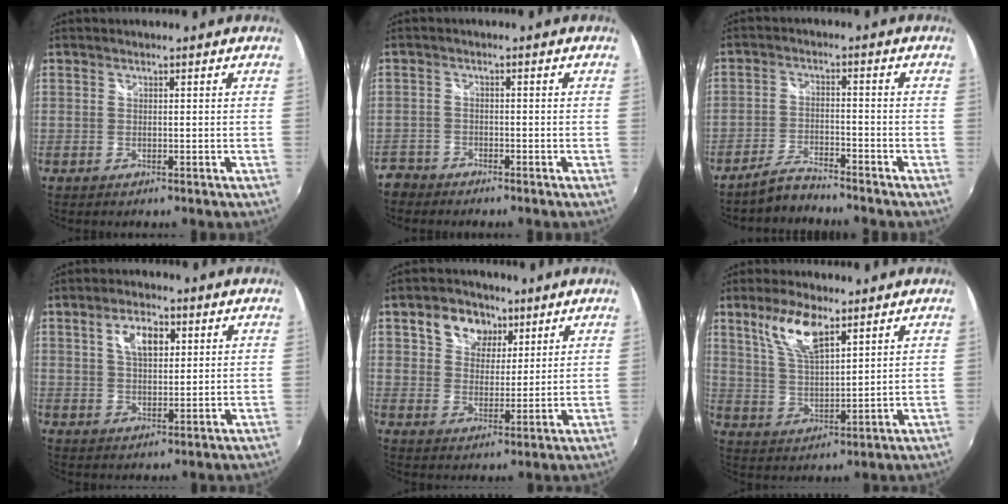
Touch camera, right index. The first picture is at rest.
{"total": 4.0, "force": [-3.1, 2.6, 0.1], "torque": [-0.019, 0.004, -0.067]}
{"total": 4.9, "force": [-4.7, 0.5, 1.2], "torque": [-0.038, 0.004, -0.089]}
{"total": 6.3, "force": [2.3, 3.3, 4.9], "torque": [-0.084, 0.013, 0.041]}
{"total": 8.7, "force": [4.4, 6.5, 3.6], "torque": [-0.071, 0.024, 0.075]}
{"total": 9.7, "force": [5.8, 3.5, 6.9], "torque": [-0.134, 0.009, 0.119]}